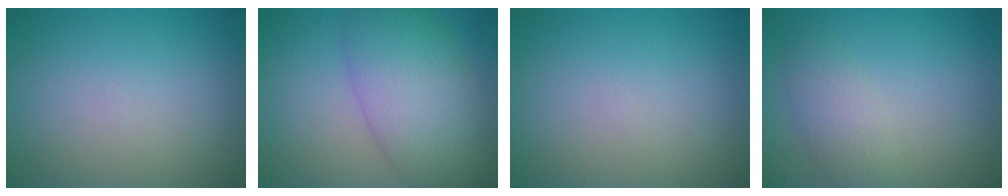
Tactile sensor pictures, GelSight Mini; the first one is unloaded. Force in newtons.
{"total": 8.1, "press": 8.1, "slide": 0.2}
{"total": 0.0}
{"total": 2.7, "press": 2.7, "slide": 0.1}